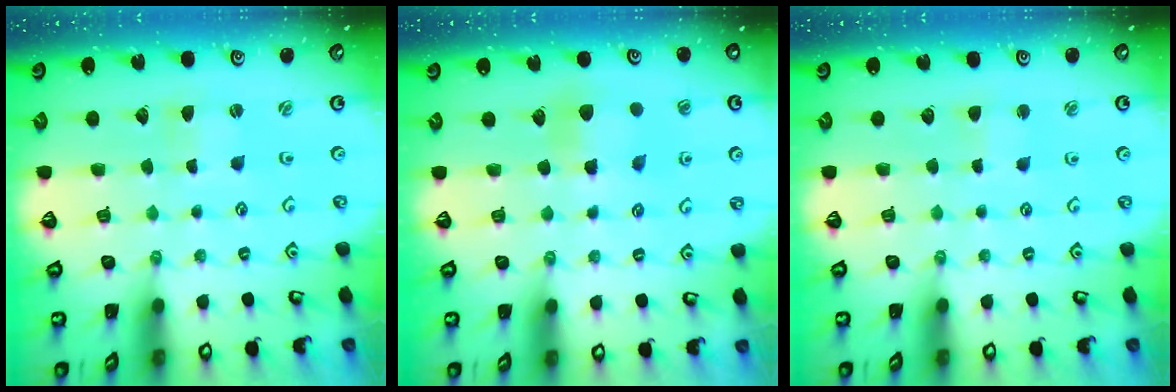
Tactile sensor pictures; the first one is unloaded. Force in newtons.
{"total": 6.3, "press": 6.3, "slide": 0.4}
{"total": 2.5, "press": 2.5, "slide": 0.3}